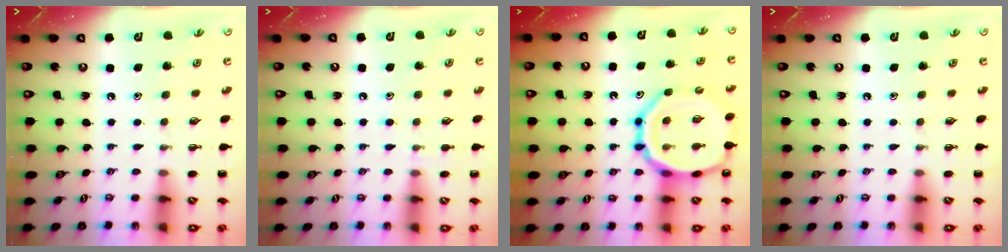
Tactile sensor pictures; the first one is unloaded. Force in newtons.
{"total": 6.6, "press": 6.3, "slide": 2.0}
{"total": 18.4, "press": 18.2, "slide": 2.8}
{"total": 0.0}